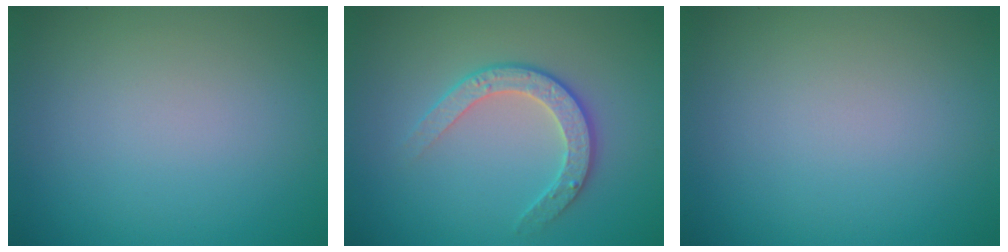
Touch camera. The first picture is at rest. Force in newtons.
{"total": 3.0, "press": 2.8, "slide": 1.0}
{"total": 0.0}